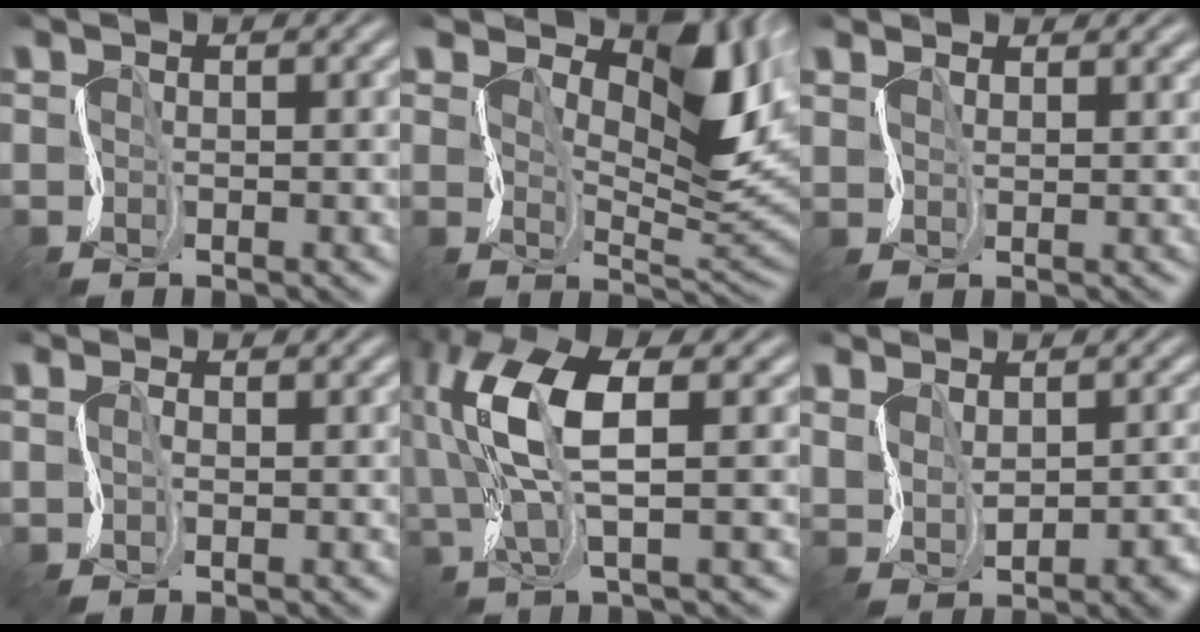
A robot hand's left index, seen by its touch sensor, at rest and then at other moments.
{"total": 8.9, "force": [4.1, 4.0, 6.9], "torque": [-0.104, -0.004, 0.070]}
{"total": 2.5, "force": [2.3, 0.9, 0.1], "torque": [-0.007, 0.003, 0.043]}
{"total": 1.0, "force": [0.7, 0.6, 0.4], "torque": [-0.012, 0.001, 0.019]}
{"total": 8.8, "force": [2.1, 3.0, 8.0], "torque": [-0.185, 0.013, 0.038]}
{"total": 4.2, "force": [0.2, 2.9, 3.1], "torque": [-0.051, -0.017, 0.023]}